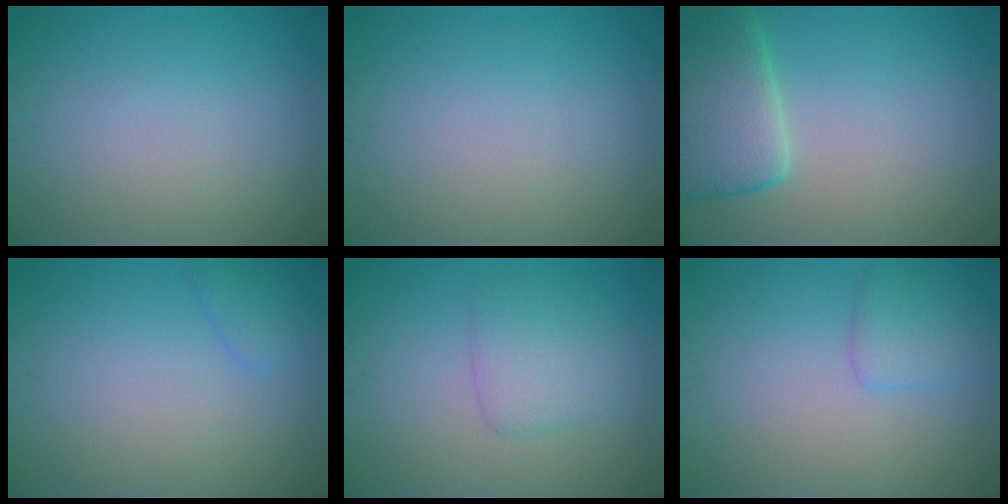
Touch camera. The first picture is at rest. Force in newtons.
{"total": 0.0}
{"total": 6.4, "press": 6.4, "slide": 0.5}
{"total": 1.3, "press": 1.3, "slide": 0.1}
{"total": 2.7, "press": 2.7, "slide": 0.1}
{"total": 2.1, "press": 2.1, "slide": 0.1}